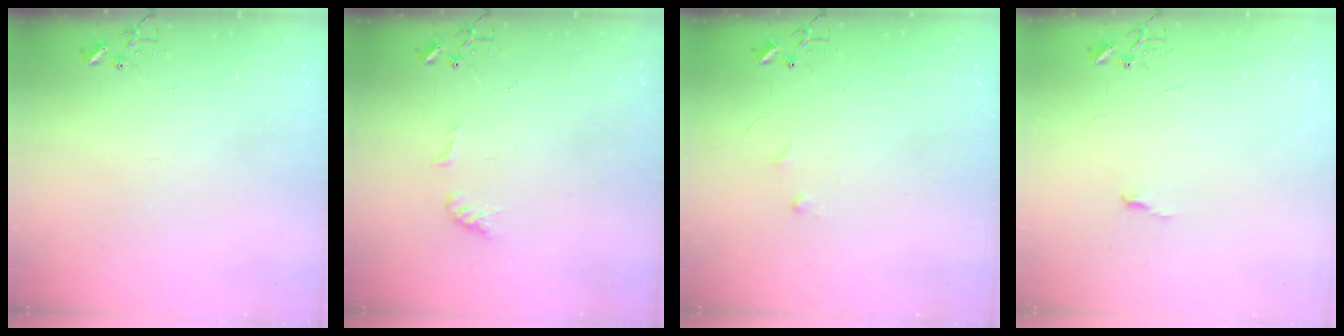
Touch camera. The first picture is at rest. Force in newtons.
{"total": 5.9, "press": 5.9, "slide": 0.6}
{"total": 3.4, "press": 3.4, "slide": 0.5}
{"total": 3.7, "press": 3.7, "slide": 0.3}